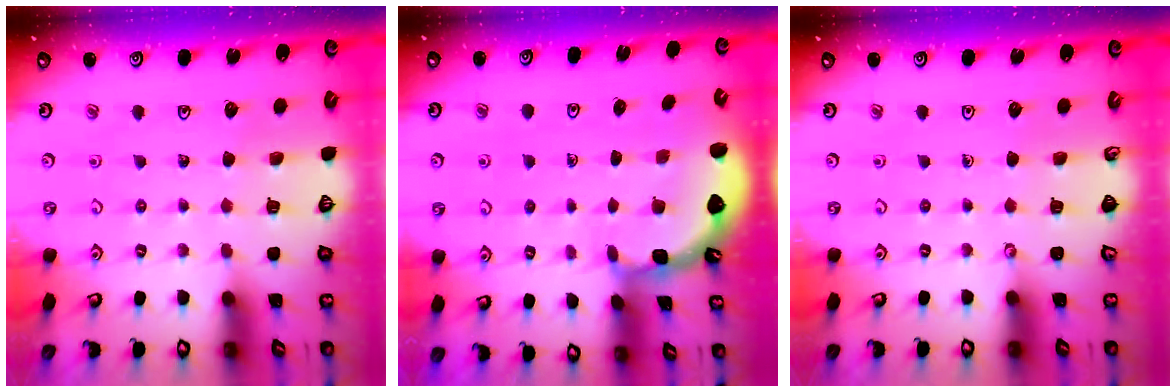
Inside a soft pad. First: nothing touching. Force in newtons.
{"total": 1.9, "press": 1.9, "slide": 0.2}
{"total": 0.0}